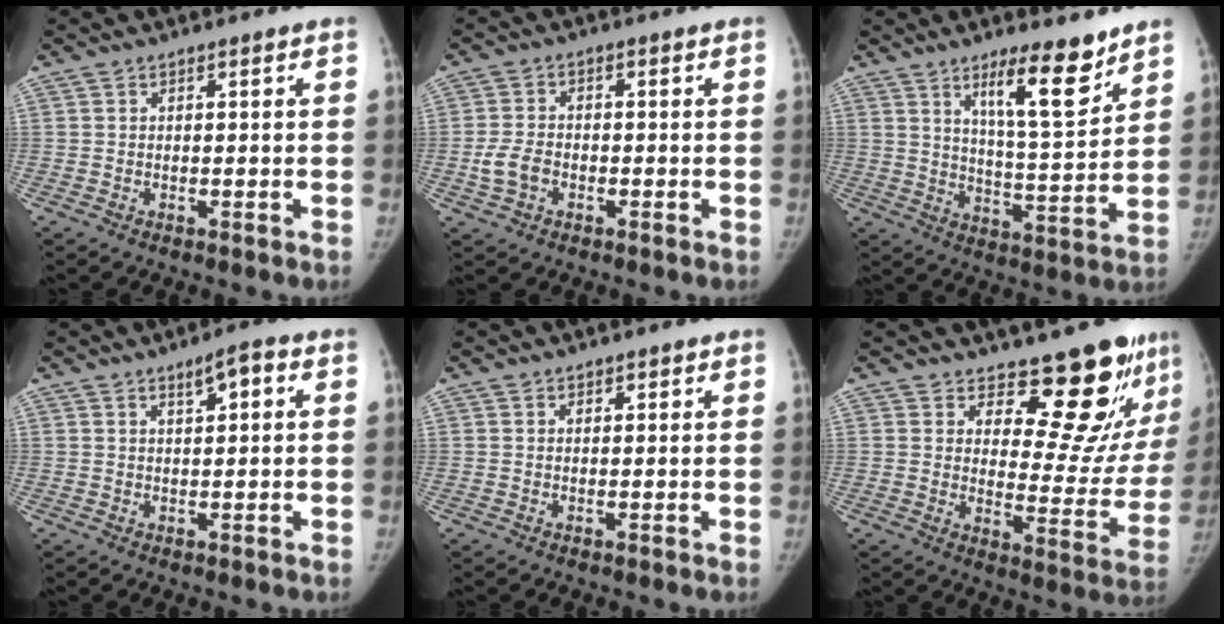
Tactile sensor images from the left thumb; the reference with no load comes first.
{"total": 4.7, "force": [-1.5, 3.4, 2.9], "torque": [-0.057, 0.012, -0.027]}
{"total": 12.2, "force": [8.1, 2.7, 8.7], "torque": [-0.117, -0.064, 0.135]}
{"total": 3.7, "force": [1.5, 1.2, 3.1], "torque": [-0.042, 0.002, 0.021]}
{"total": 0.8, "force": [0.5, 0.5, 0.2], "torque": [0.007, -0.003, 0.006]}
{"total": 16.4, "force": [13.3, 6.0, 7.4], "torque": [-0.039, -0.127, 0.168]}